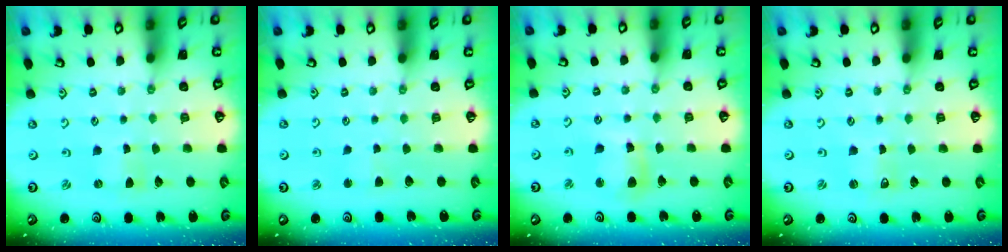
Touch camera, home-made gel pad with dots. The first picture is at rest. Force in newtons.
{"total": 1.8, "press": 1.7, "slide": 0.3}
{"total": 8.5, "press": 8.3, "slide": 1.4}
{"total": 0.0}